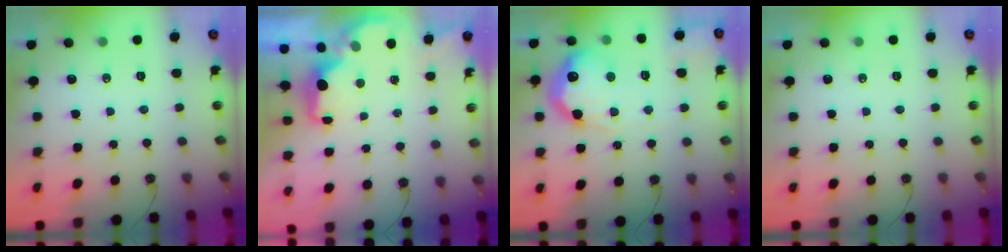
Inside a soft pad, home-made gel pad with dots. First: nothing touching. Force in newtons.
{"total": 2.0, "press": 1.9, "slide": 0.8}
{"total": 21.5, "press": 21.5, "slide": 1.8}
{"total": 0.0}